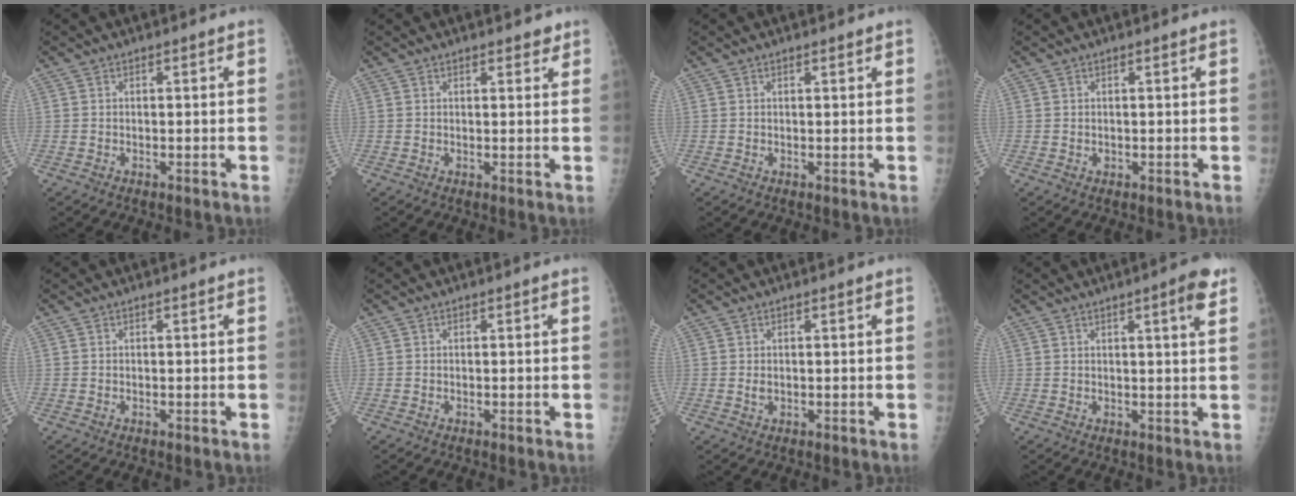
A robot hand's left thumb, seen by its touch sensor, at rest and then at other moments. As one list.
[{"total": 2.1, "force": [1.7, 0.9, 0.9], "torque": [0.004, -0.008, 0.017]}, {"total": 0.7, "force": [0.6, 0.2, 0.3], "torque": [-0.007, -0.003, 0.009]}, {"total": 0.6, "force": [0.3, 0.4, 0.4], "torque": [-0.002, -0.002, 0.005]}, {"total": 0.0}, {"total": 0.0}, {"total": 1.3, "force": [0.4, 0.8, 1.0], "torque": [-0.016, -0.004, 0.010]}, {"total": 4.9, "force": [2.7, 0.4, 4.1], "torque": [-0.052, -0.010, 0.033]}]